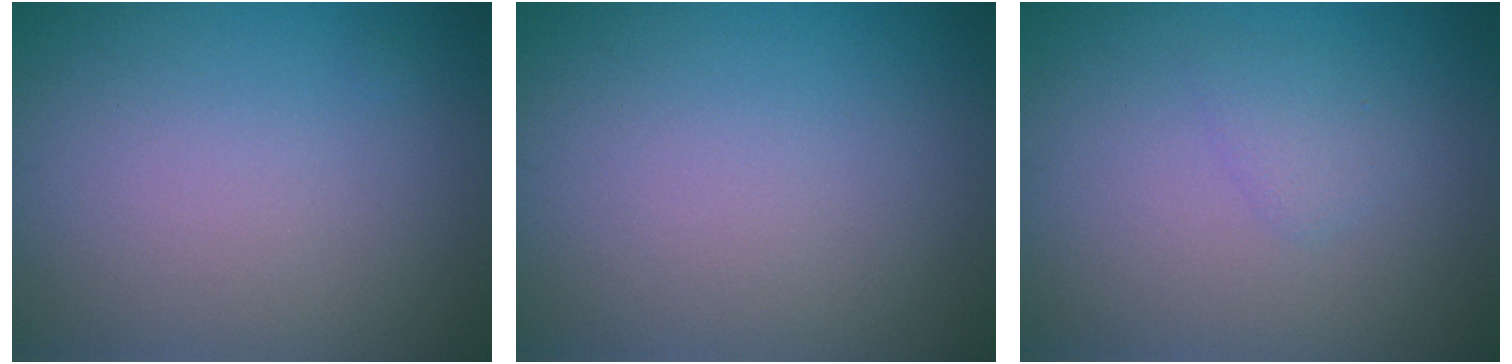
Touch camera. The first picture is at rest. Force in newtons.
{"total": 0.0}
{"total": 1.2, "press": 1.1, "slide": 0.1}